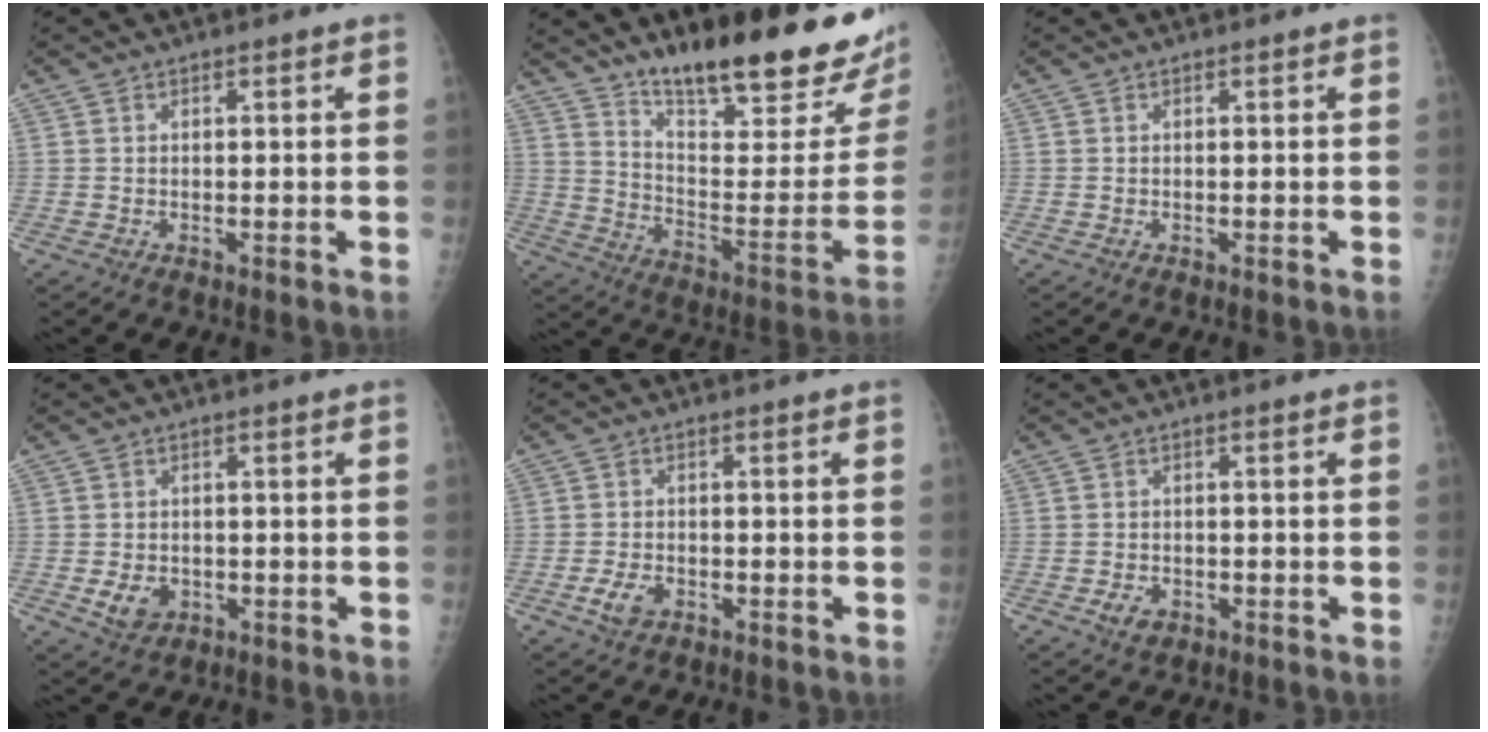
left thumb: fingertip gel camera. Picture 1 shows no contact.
{"total": 27.5, "force": [19.1, 6.7, 18.7], "torque": [-0.240, -0.095, 0.288]}
{"total": 0.0}
{"total": 4.4, "force": [-1.2, 3.4, 2.5], "torque": [-0.034, 0.002, -0.011]}
{"total": 3.7, "force": [-1.7, 2.3, 2.4], "torque": [-0.046, 0.008, -0.030]}
{"total": 3.0, "force": [-1.3, 2.1, 1.6], "torque": [-0.022, 0.005, -0.017]}